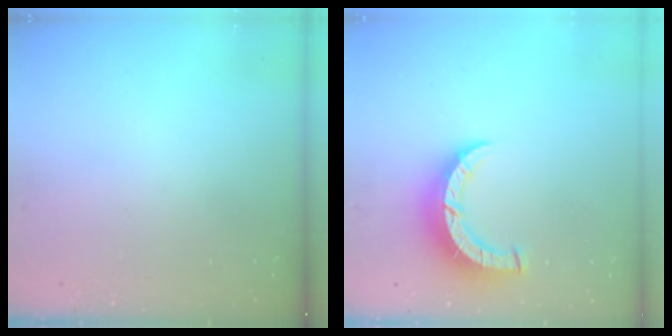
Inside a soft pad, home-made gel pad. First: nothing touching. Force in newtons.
{"total": 8.4, "press": 8.4, "slide": 0.3}